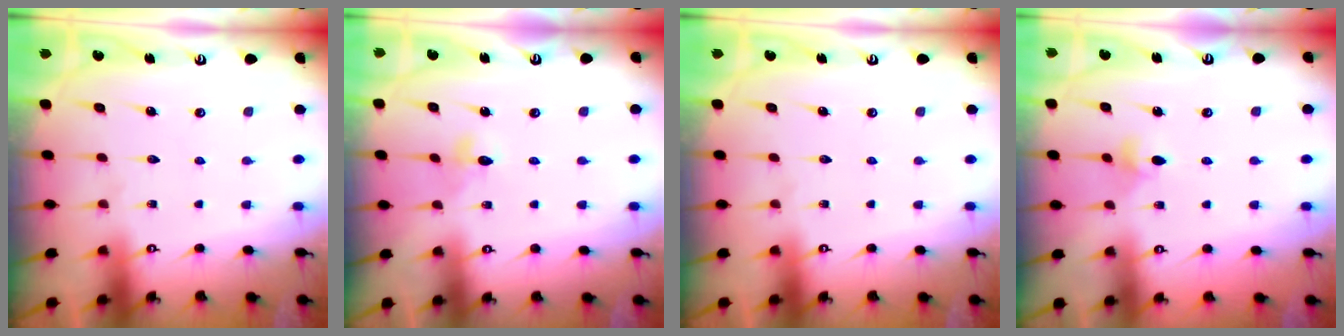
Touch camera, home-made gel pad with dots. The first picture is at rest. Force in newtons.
{"total": 3.7, "press": 3.6, "slide": 0.5}
{"total": 0.0}
{"total": 5.4, "press": 5.3, "slide": 0.6}